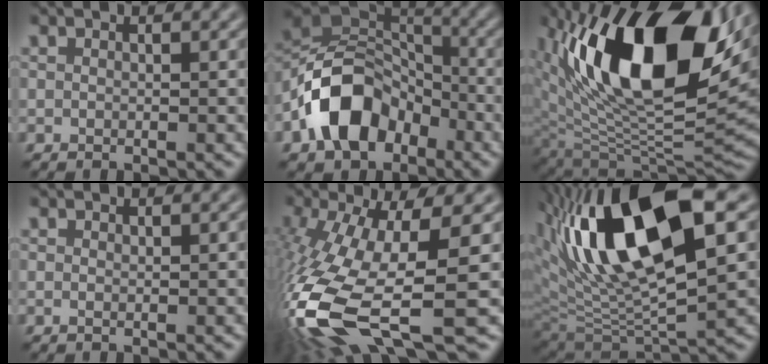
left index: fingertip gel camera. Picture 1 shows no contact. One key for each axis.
{"total": 9.6, "fx": -4.2, "fy": 6.6, "fz": 5.6, "tx": -0.095, "ty": 0.013, "tz": -0.089}
{"total": 16.9, "fx": 6.0, "fy": 8.0, "fz": 13.6, "tx": -0.226, "ty": 0.000, "tz": 0.104}
{"total": 0.0}
{"total": 14.7, "fx": -4.9, "fy": 4.8, "fz": 13.0, "tx": -0.301, "ty": -0.032, "tz": -0.079}
{"total": 13.9, "fx": 5.1, "fy": 4.7, "fz": 12.1, "tx": -0.221, "ty": 0.008, "tz": 0.089}